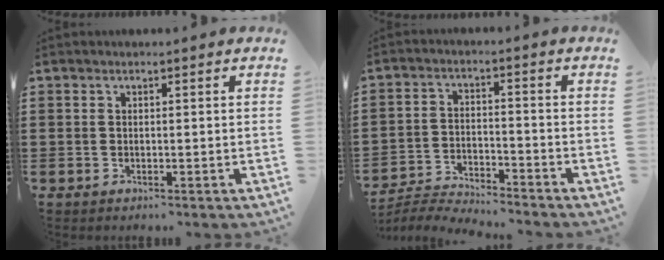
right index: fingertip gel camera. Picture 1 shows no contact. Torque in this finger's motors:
{"motor_torque": [-0.16, -0.26, -0.09, -0.11]}